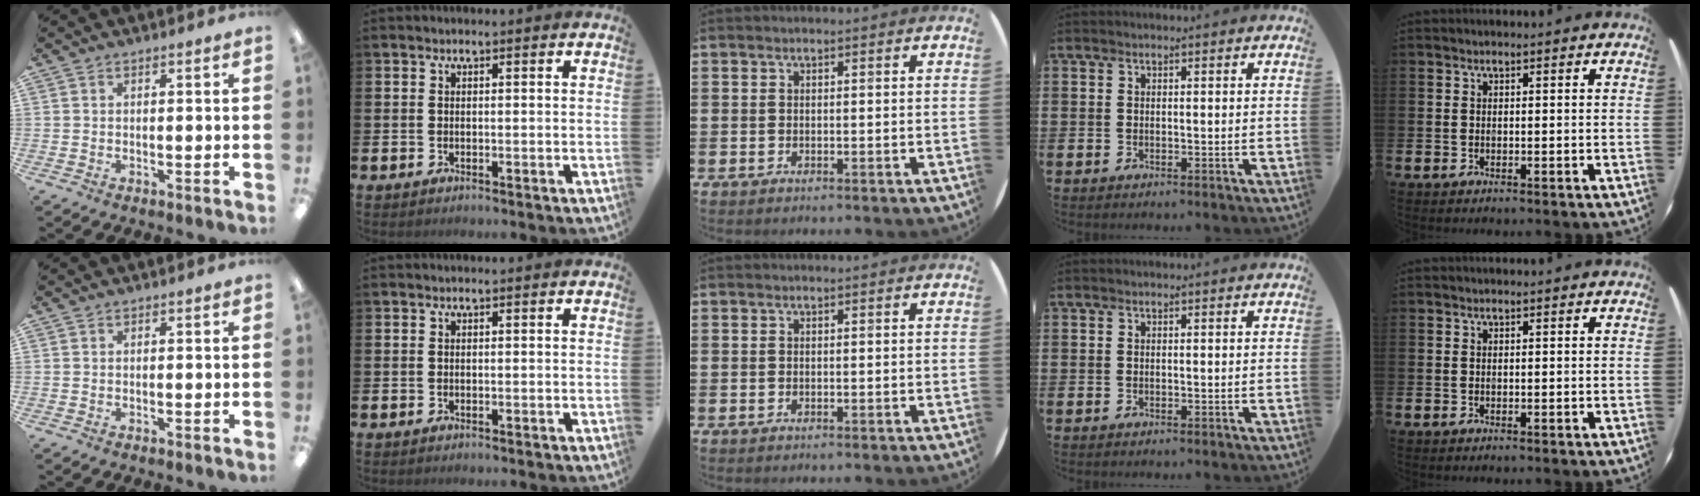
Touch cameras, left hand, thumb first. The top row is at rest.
{}